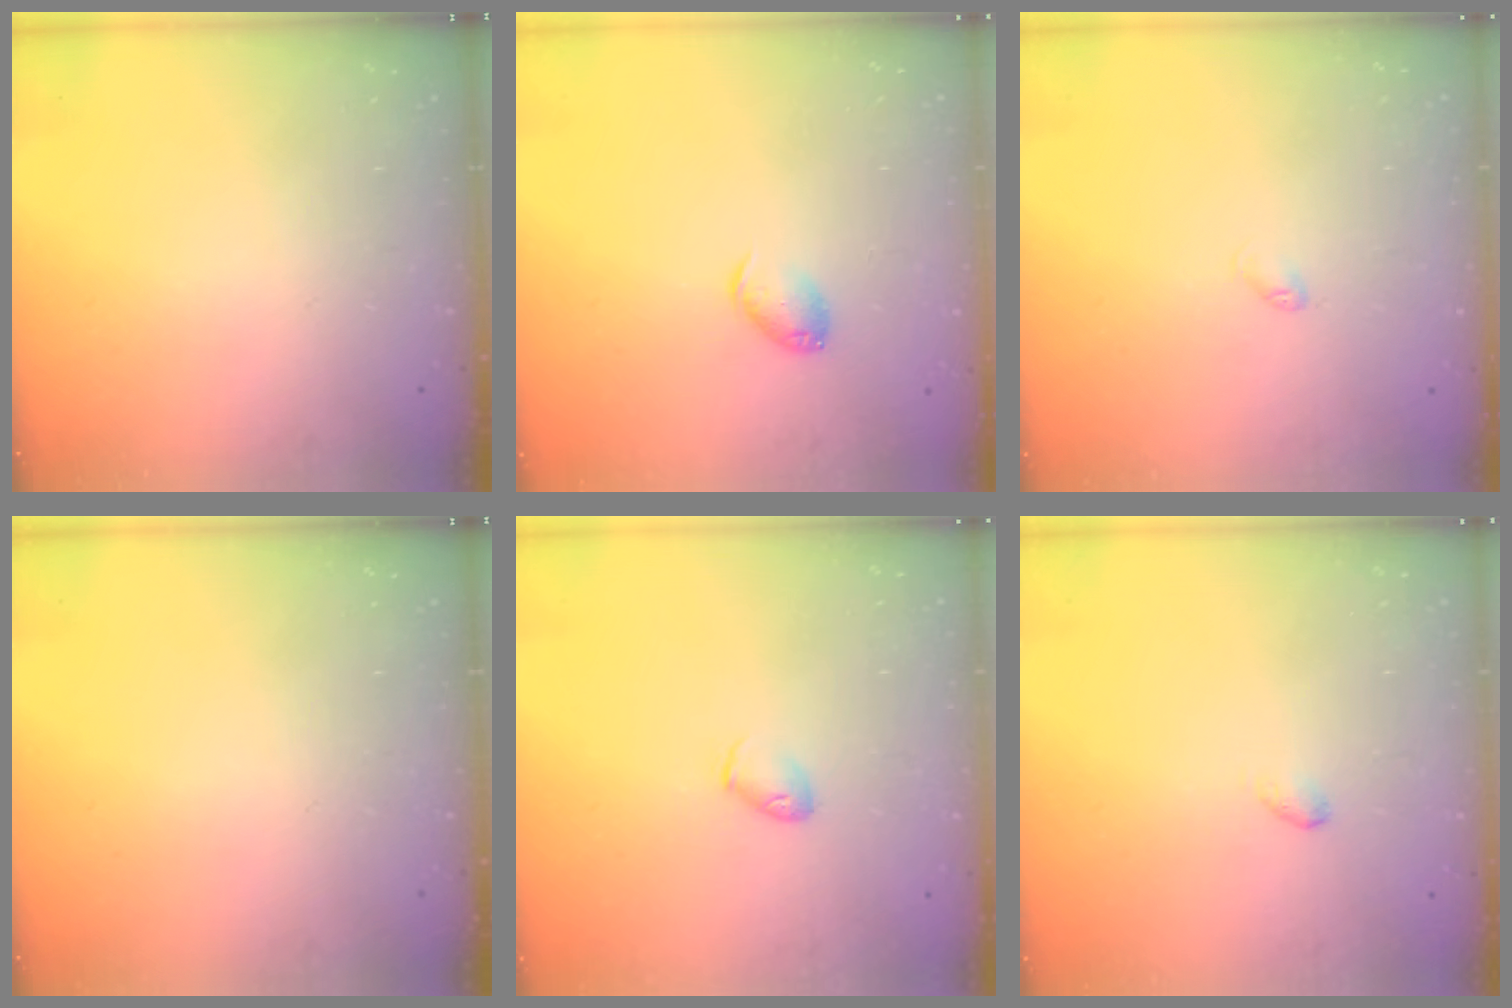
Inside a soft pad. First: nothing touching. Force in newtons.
{"total": 7.2, "press": 7.2, "slide": 1.0}
{"total": 2.6, "press": 2.6, "slide": 0.4}
{"total": 0.0}
{"total": 5.3, "press": 5.2, "slide": 1.0}
{"total": 2.8, "press": 2.7, "slide": 0.5}